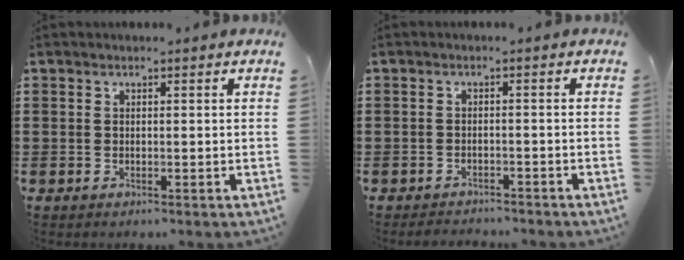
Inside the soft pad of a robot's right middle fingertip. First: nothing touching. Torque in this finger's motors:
{"motor_torque": [0.20, 0.01, 0.03, 0.01]}